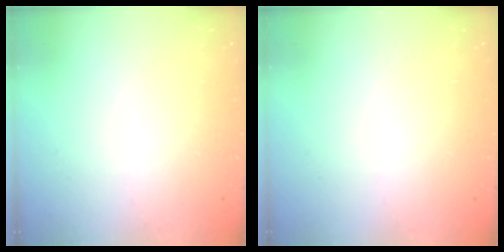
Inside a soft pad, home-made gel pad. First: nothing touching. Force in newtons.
{"total": 0.0}